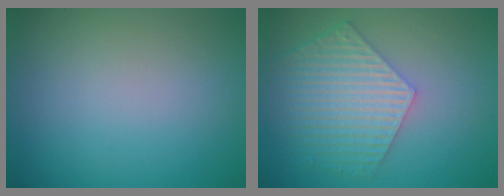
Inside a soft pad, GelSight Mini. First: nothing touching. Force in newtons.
{"total": 6.1, "press": 4.7, "slide": 3.9}